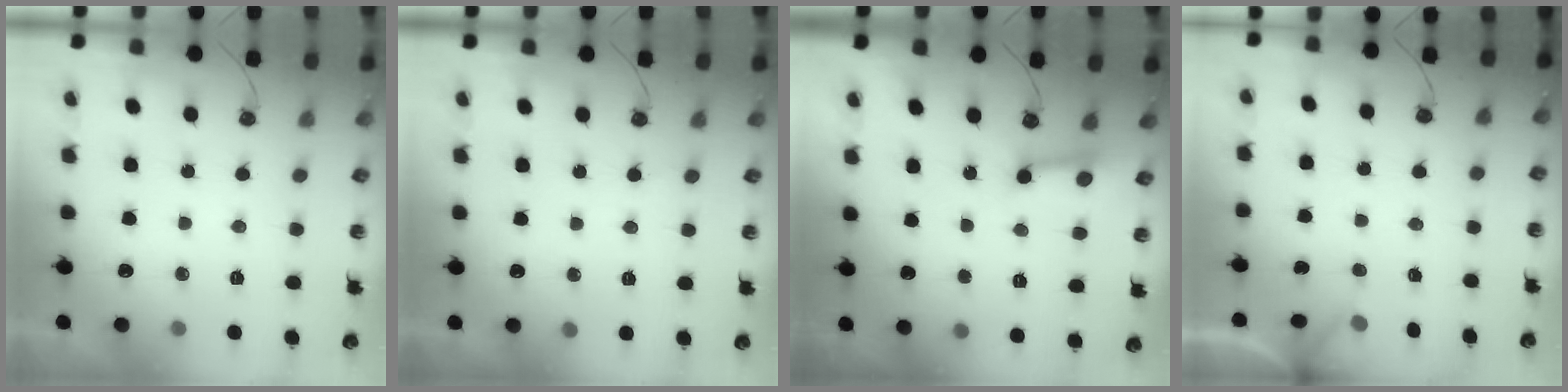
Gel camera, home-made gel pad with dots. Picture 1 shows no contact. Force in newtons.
{"total": 5.5, "press": 5.5, "slide": 0.4}
{"total": 8.6, "press": 8.5, "slide": 0.9}
{"total": 3.2, "press": 3.2, "slide": 0.3}